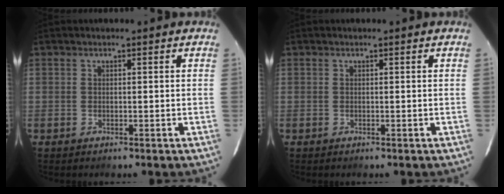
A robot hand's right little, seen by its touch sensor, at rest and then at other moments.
{"total": 0.0}